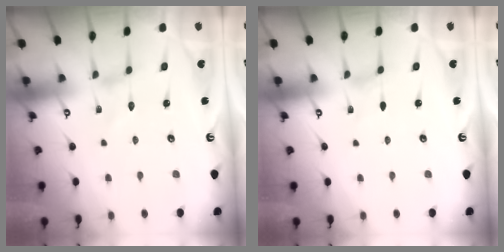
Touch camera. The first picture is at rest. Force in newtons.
{"total": 0.0}